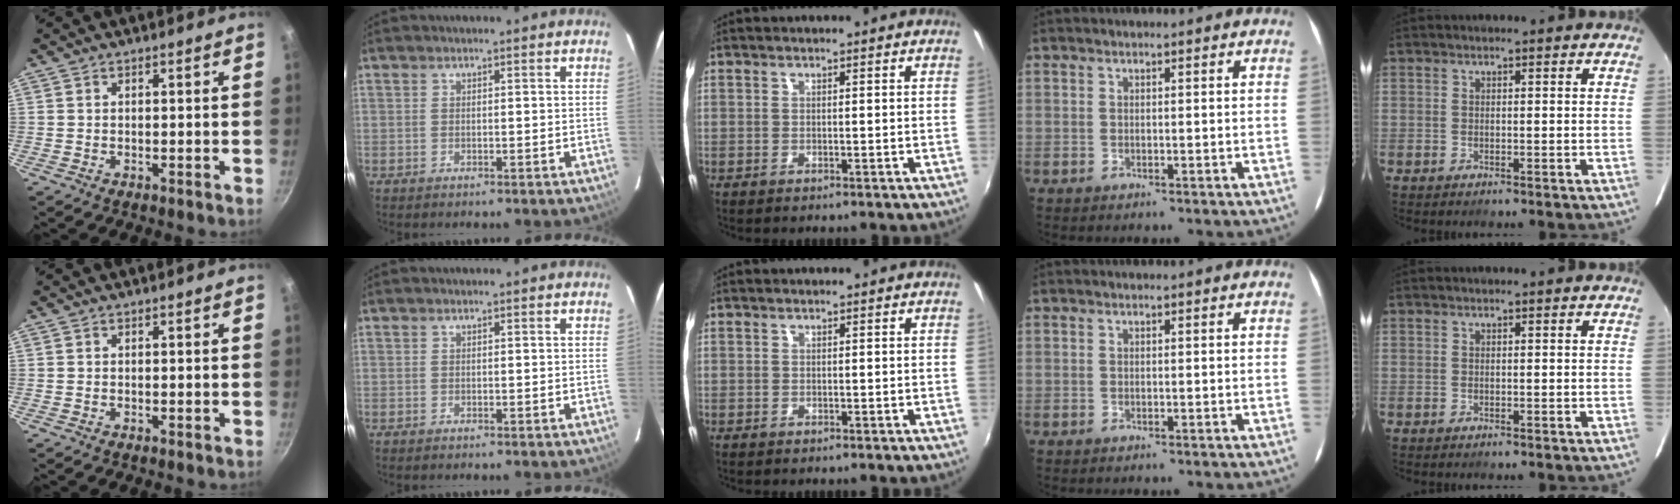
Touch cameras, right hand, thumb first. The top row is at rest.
{}